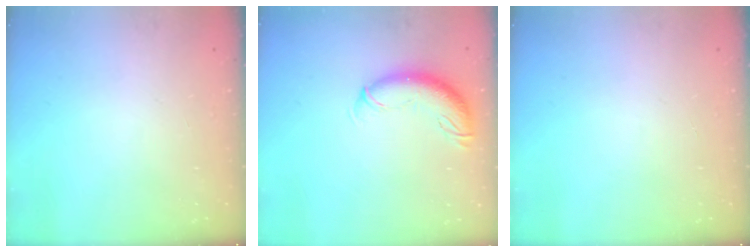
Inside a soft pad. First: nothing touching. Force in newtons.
{"total": 10.2, "press": 10.0, "slide": 2.3}
{"total": 0.0}